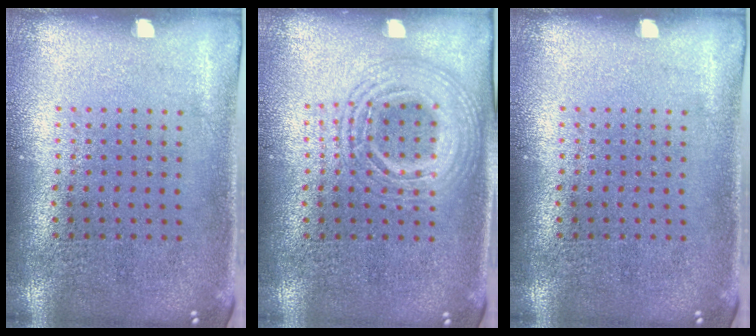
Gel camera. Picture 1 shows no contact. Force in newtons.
{"total": 2.7, "press": 2.7, "slide": 0.4}
{"total": 0.0}